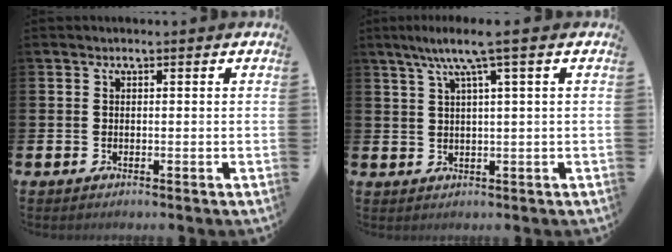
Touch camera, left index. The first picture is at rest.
{"total": 5.0, "force": [2.9, 0.0, 4.0], "torque": [-0.091, 0.000, 0.048]}